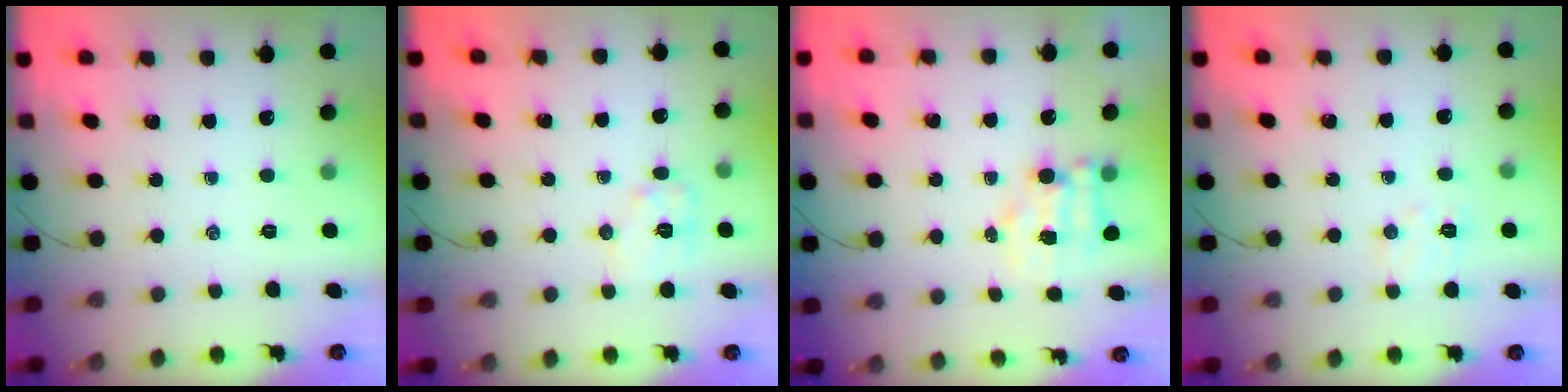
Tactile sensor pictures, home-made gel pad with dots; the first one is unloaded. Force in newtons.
{"total": 7.9, "press": 7.9, "slide": 0.3}
{"total": 5.1, "press": 5.0, "slide": 0.9}
{"total": 5.0, "press": 4.9, "slide": 1.0}